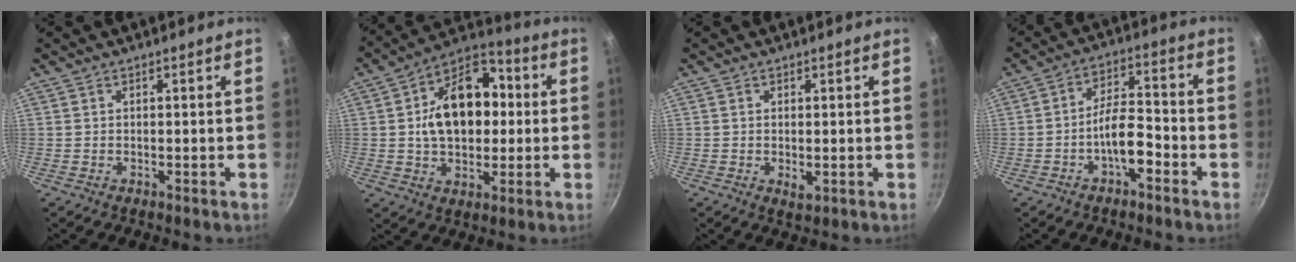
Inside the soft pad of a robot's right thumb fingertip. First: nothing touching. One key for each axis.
{"total": 17.6, "fx": 1.4, "fy": 12.1, "fz": 12.7, "tx": -0.163, "ty": 0.032, "tz": 0.010}
{"total": 1.9, "fx": -0.1, "fy": 0.9, "fz": 1.6, "tx": -0.028, "ty": -0.007, "tz": -0.001}
{"total": 7.9, "fx": -3.7, "fy": 3.1, "fz": 6.3, "tx": -0.095, "ty": 0.042, "tz": -0.065}